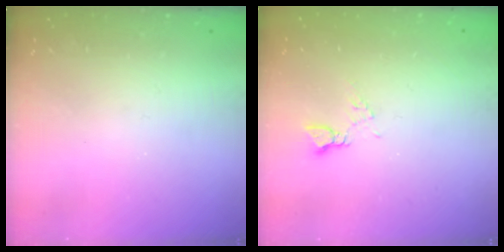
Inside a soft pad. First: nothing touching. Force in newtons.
{"total": 3.6, "press": 3.6, "slide": 0.5}